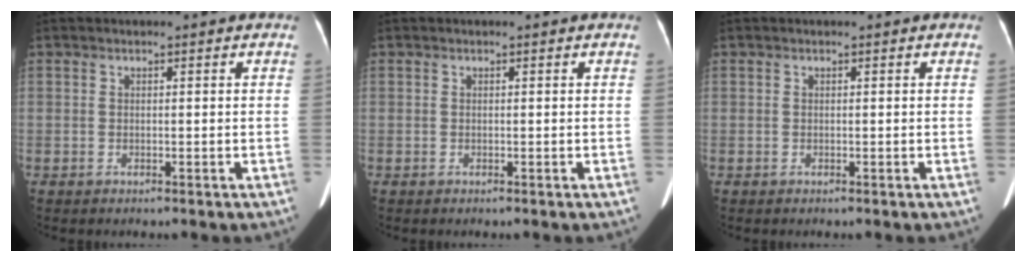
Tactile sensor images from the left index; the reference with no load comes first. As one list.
[{"total": 0.0}, {"total": 0.0}]